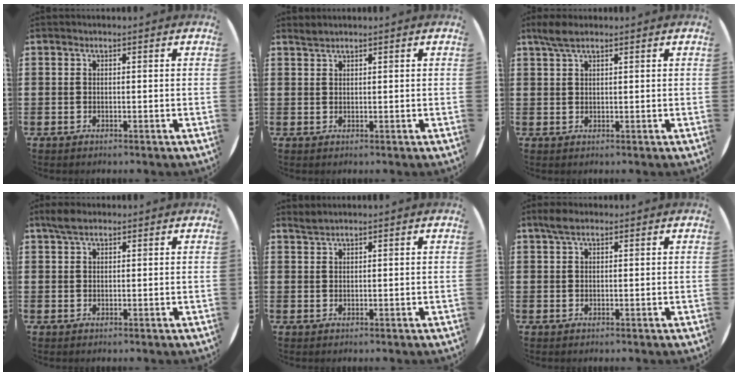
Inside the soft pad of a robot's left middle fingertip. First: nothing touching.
{"total": 0.9, "force": [0.9, -0.1, 0.0], "torque": [0.000, -0.002, 0.017]}
{"total": 2.9, "force": [2.1, 0.7, 1.8], "torque": [-0.039, 0.005, 0.037]}
{"total": 2.6, "force": [1.9, 1.0, 1.5], "torque": [-0.032, 0.006, 0.033]}
{"total": 1.1, "force": [1.1, -0.1, 0.1], "torque": [-0.001, 0.000, 0.021]}
{"total": 2.1, "force": [1.4, 0.8, 1.3], "torque": [-0.027, 0.006, 0.025]}